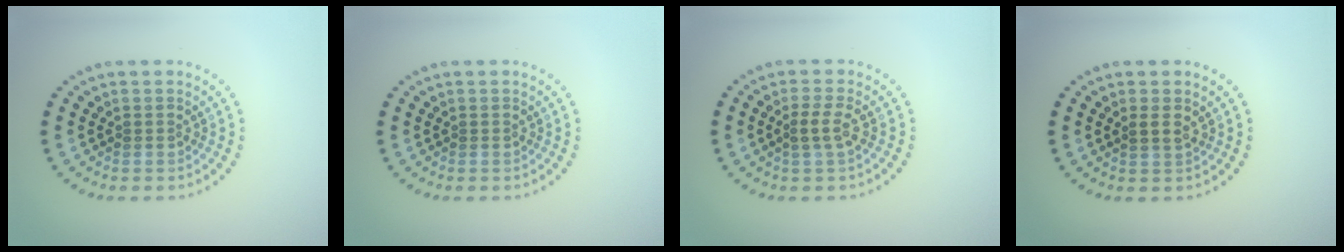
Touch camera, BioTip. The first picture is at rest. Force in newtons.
{"total": 0.0}
{"total": 1.7, "press": 1.6, "slide": 0.6}
{"total": 0.7, "press": 0.7, "slide": 0.3}